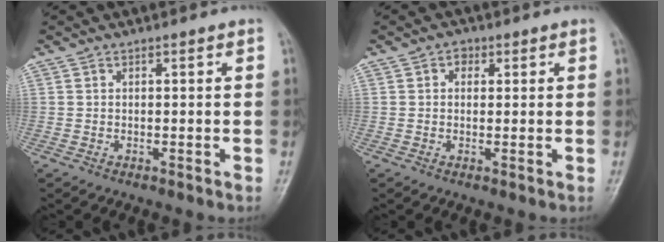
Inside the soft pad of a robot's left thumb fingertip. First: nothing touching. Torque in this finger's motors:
{"motor_torque": [-0.25, 0.08, -0.06, 0.08, 0.00]}